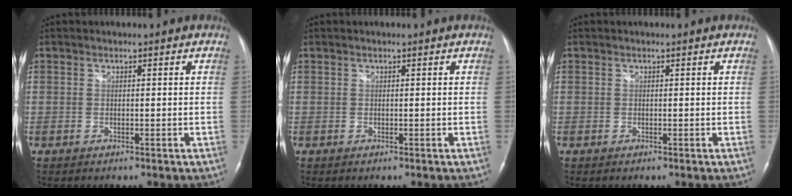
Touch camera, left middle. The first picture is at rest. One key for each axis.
{"total": 0.0}
{"total": 0.0}